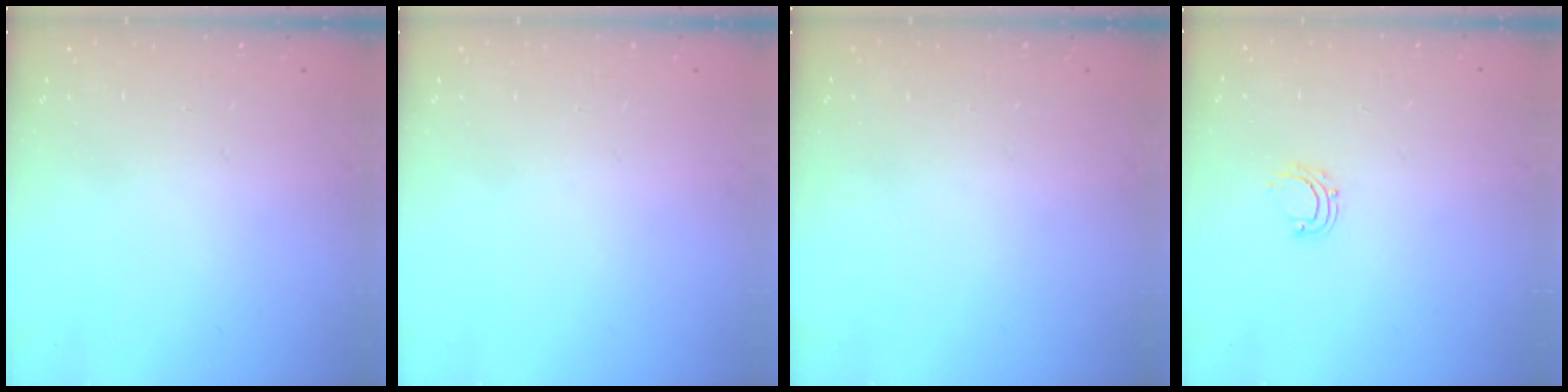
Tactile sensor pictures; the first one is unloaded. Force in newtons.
{"total": 0.0}
{"total": 0.0}
{"total": 4.9, "press": 4.8, "slide": 0.4}